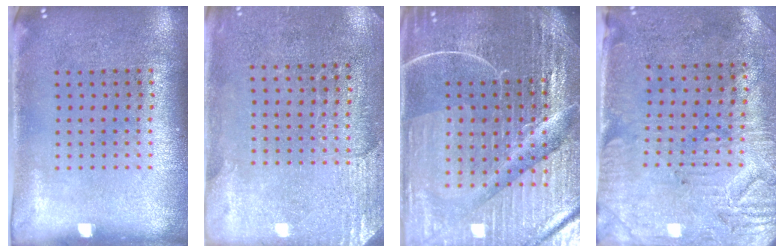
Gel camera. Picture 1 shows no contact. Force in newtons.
{"total": 2.7, "press": 2.4, "slide": 1.2}
{"total": 6.8, "press": 6.0, "slide": 3.2}
{"total": 3.0, "press": 2.6, "slide": 1.6}